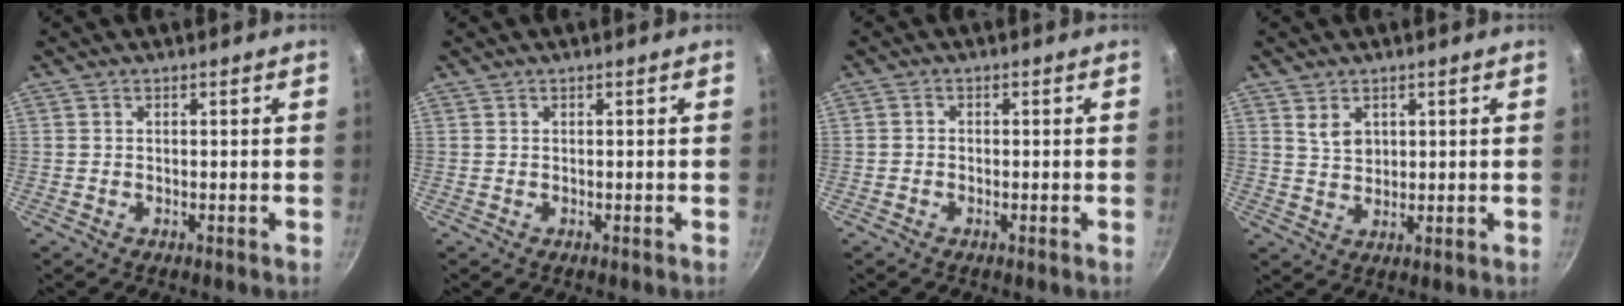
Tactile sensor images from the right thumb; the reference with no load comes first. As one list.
[{"total": 0.0}, {"total": 1.0, "force": [-0.6, 0.7, 0.4], "torque": [-0.011, 0.005, -0.015]}, {"total": 4.0, "force": [1.7, 2.8, 2.3], "torque": [-0.030, -0.010, 0.037]}]